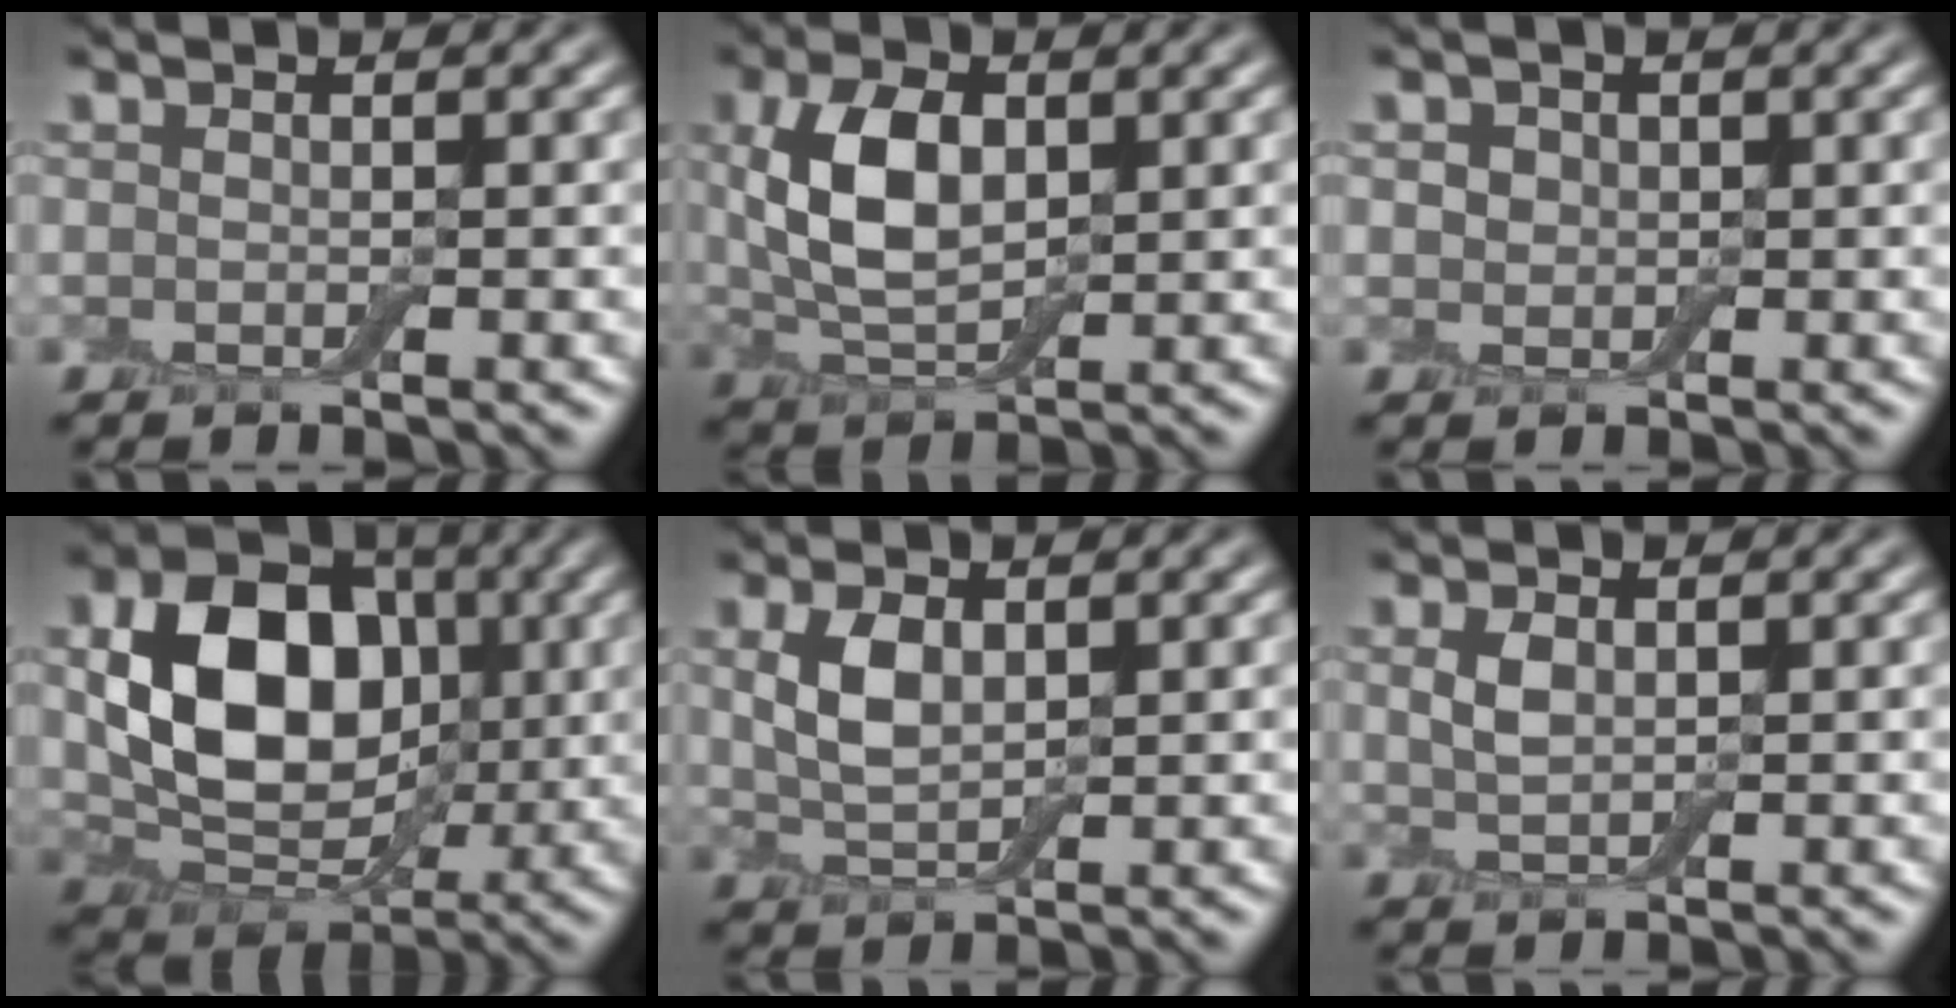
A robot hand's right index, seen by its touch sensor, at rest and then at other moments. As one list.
[{"total": 5.6, "force": [1.4, 3.1, 4.4], "torque": [-0.097, 0.009, 0.027]}, {"total": 1.9, "force": [0.9, 1.6, 0.6], "torque": [-0.013, 0.008, -0.003]}, {"total": 9.7, "force": [1.3, 7.2, 6.3], "torque": [-0.125, 0.004, 0.025]}, {"total": 2.9, "force": [1.1, 1.6, 2.1], "torque": [-0.055, 0.006, 0.024]}, {"total": 1.3, "force": [0.7, 0.7, 0.8], "torque": [-0.026, 0.004, 0.013]}]